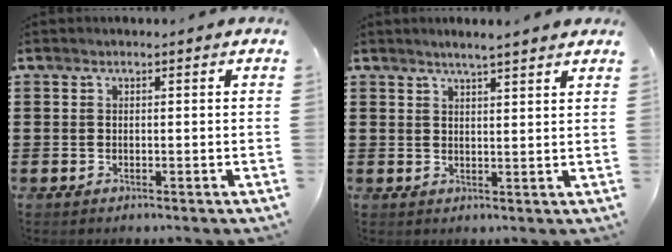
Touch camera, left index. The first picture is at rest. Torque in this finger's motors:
{"motor_torque": [-0.86, -0.11, -0.27, -0.19]}